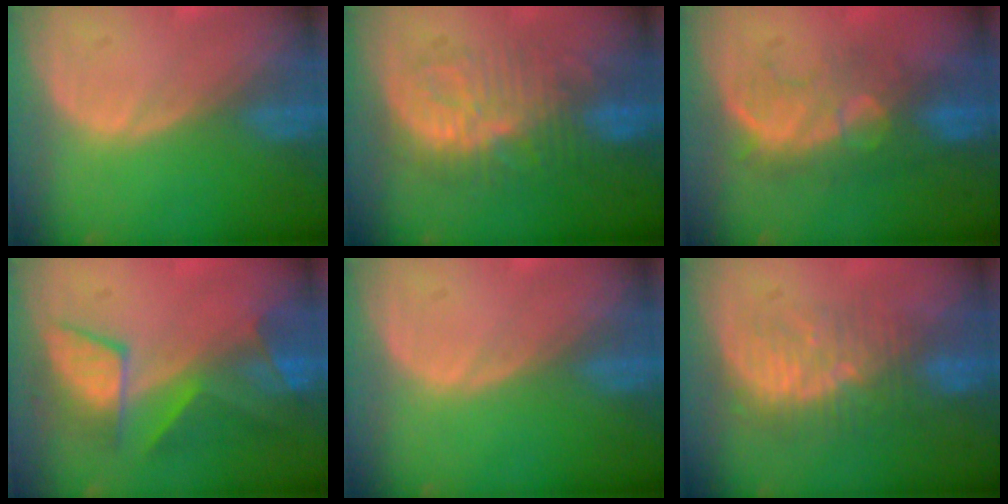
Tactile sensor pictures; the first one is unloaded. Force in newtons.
{"total": 9.4, "press": 9.2, "slide": 2.2}
{"total": 8.0, "press": 7.9, "slide": 1.6}
{"total": 7.5, "press": 7.4, "slide": 1.2}
{"total": 0.0}
{"total": 7.9, "press": 7.5, "slide": 2.5}